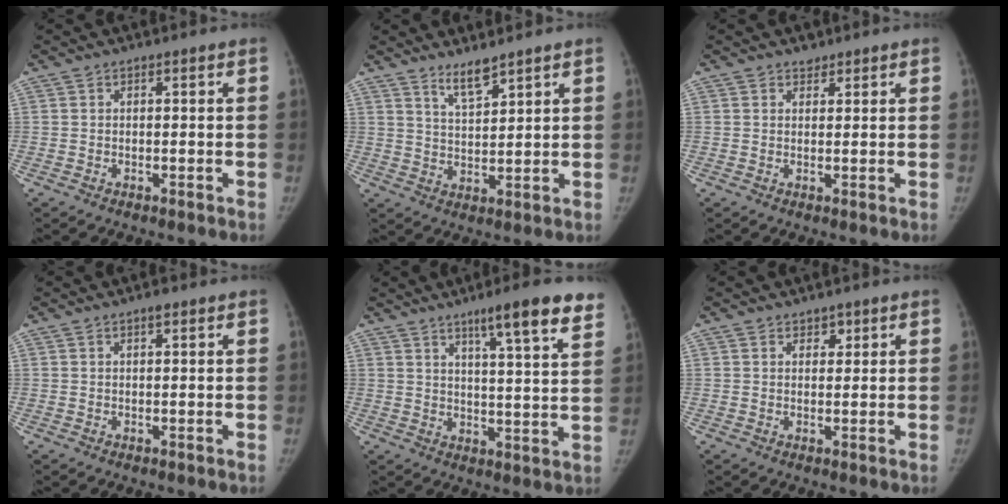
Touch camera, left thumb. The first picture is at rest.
{"total": 4.7, "force": [3.9, 0.8, 2.5], "torque": [-0.040, -0.036, 0.076]}
{"total": 1.5, "force": [1.0, 1.0, -0.1], "torque": [0.015, -0.007, 0.007]}
{"total": 1.1, "force": [0.7, 0.3, 0.8], "torque": [-0.012, 0.000, 0.009]}
{"total": 12.6, "force": [8.5, 1.5, 9.2], "torque": [-0.117, -0.041, 0.112]}
{"total": 1.7, "force": [1.2, 1.2, 0.5], "torque": [0.009, -0.006, 0.015]}